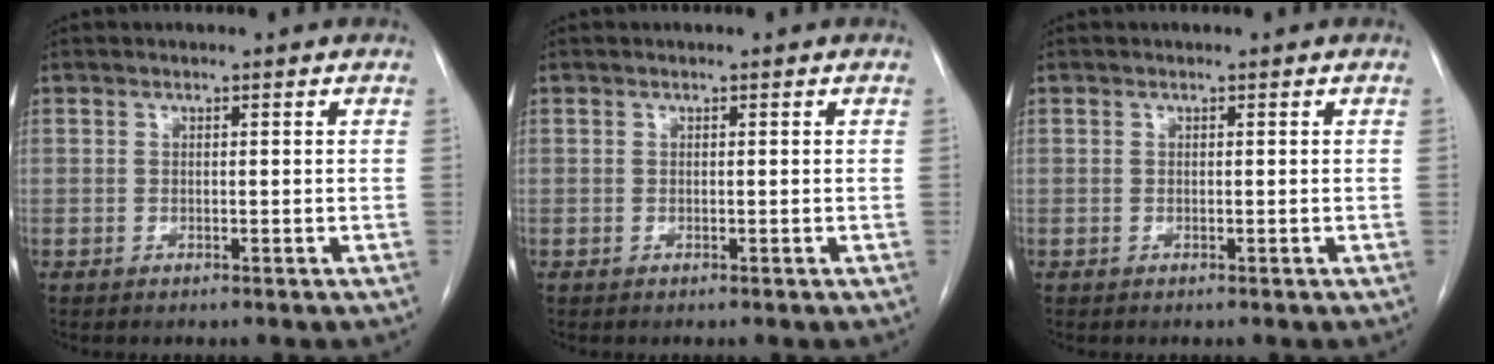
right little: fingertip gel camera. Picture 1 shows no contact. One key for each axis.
{"total": 0.0}
{"total": 0.0}